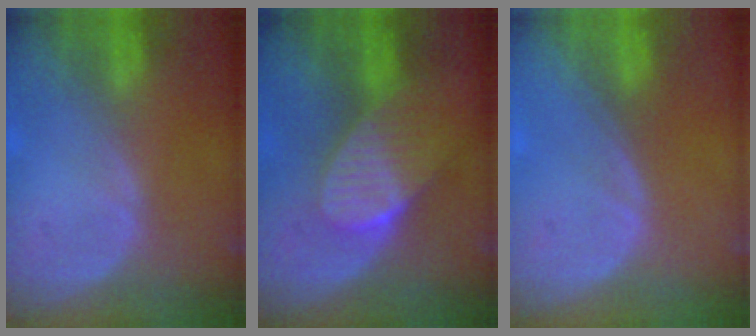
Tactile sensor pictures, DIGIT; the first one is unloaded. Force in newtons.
{"total": 7.3, "press": 6.8, "slide": 2.7}
{"total": 0.0}